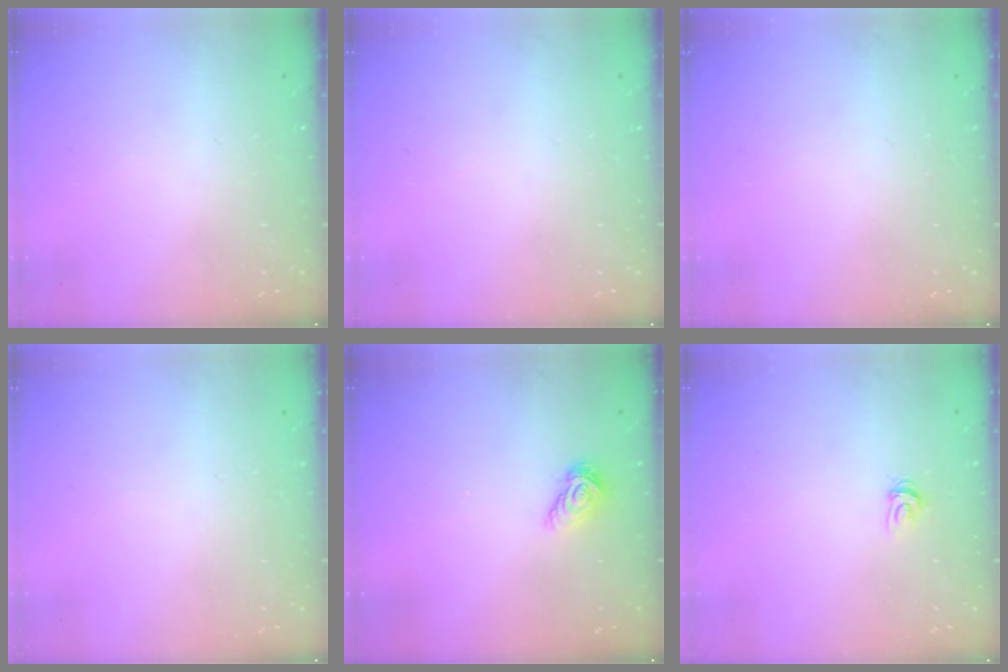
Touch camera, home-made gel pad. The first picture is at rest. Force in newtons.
{"total": 0.0}
{"total": 0.0}
{"total": 0.0}
{"total": 6.4, "press": 6.4, "slide": 0.2}
{"total": 3.7, "press": 3.7, "slide": 0.1}